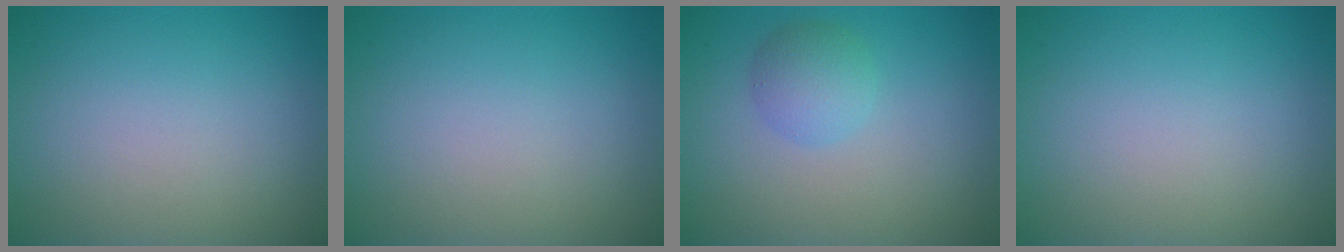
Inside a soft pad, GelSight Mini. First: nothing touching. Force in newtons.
{"total": 0.0}
{"total": 2.4, "press": 2.4, "slide": 0.0}
{"total": 0.0}